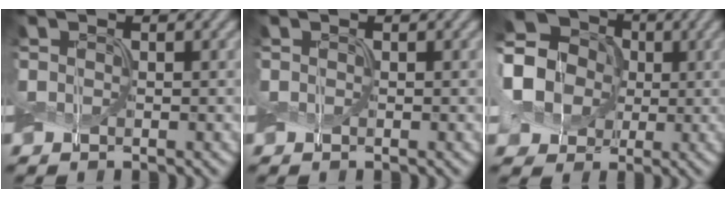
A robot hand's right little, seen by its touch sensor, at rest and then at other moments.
{"total": 0.0}
{"total": 19.4, "force": [1.8, 17.8, 7.5], "torque": [-0.210, 0.024, -0.016]}